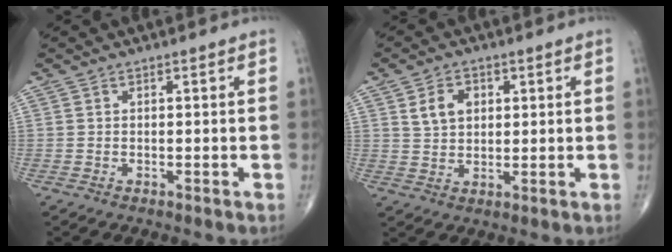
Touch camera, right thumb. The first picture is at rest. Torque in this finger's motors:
{"motor_torque": [-0.34, 0.37, -0.05, 0.12, 0.06]}